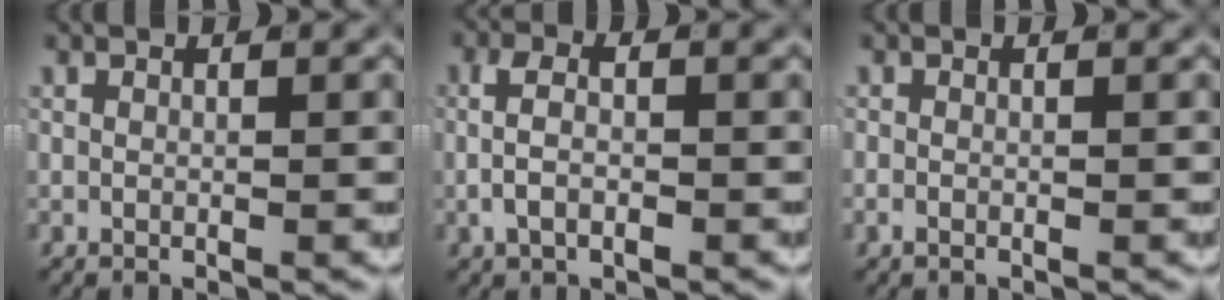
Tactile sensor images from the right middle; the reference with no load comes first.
{"total": 3.1, "force": [-0.6, 1.6, 2.6], "torque": [-0.044, -0.003, -0.011]}
{"total": 1.0, "force": [-0.7, 0.6, 0.5], "torque": [-0.015, -0.003, -0.010]}